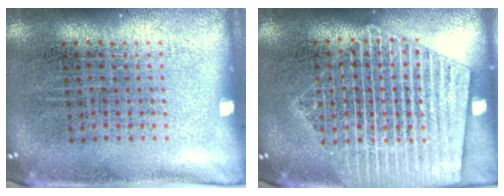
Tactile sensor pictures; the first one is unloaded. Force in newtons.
{"total": 4.0, "press": 3.9, "slide": 0.4}